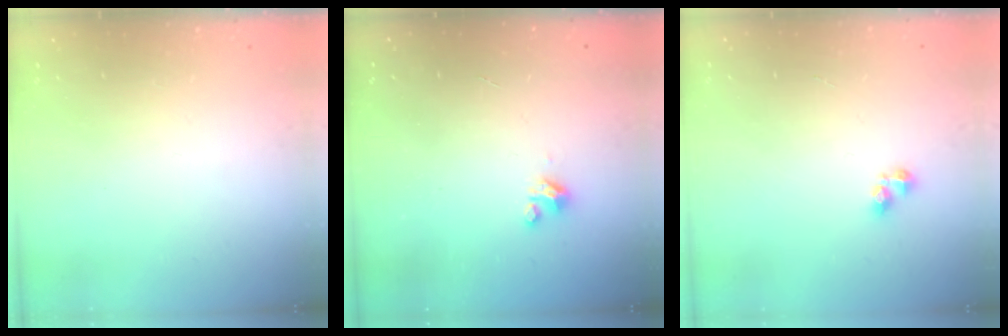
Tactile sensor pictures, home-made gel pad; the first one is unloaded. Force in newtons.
{"total": 1.9, "press": 1.9, "slide": 0.1}
{"total": 4.0, "press": 3.9, "slide": 0.6}